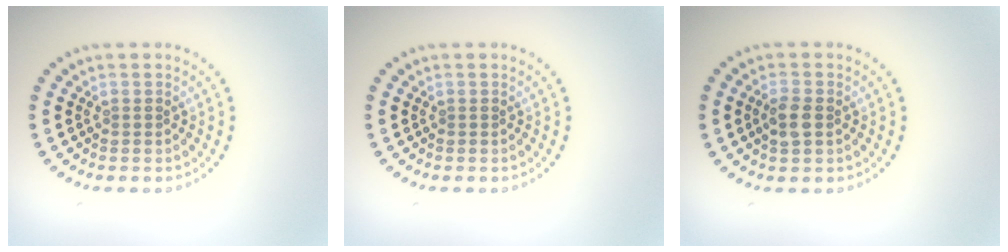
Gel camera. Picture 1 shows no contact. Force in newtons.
{"total": 0.0}
{"total": 2.0, "press": 2.0, "slide": 0.3}